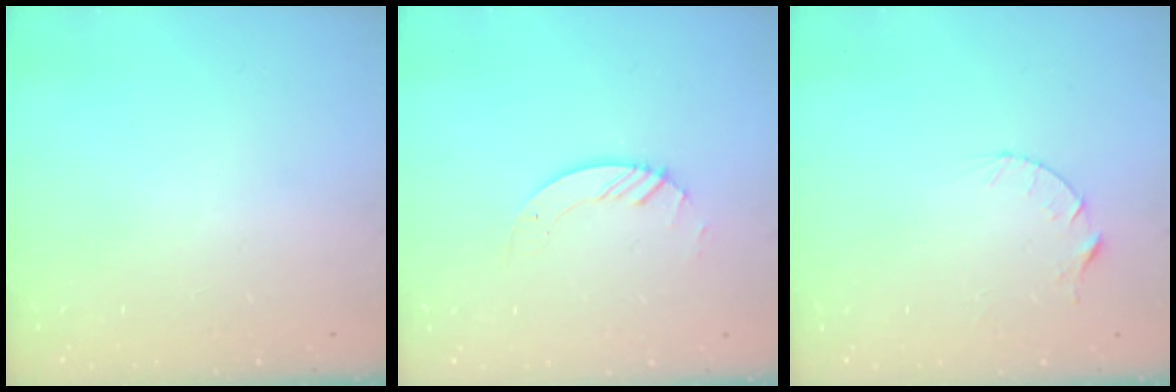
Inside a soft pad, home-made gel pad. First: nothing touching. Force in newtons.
{"total": 2.8, "press": 2.8, "slide": 0.3}
{"total": 4.3, "press": 4.2, "slide": 0.4}